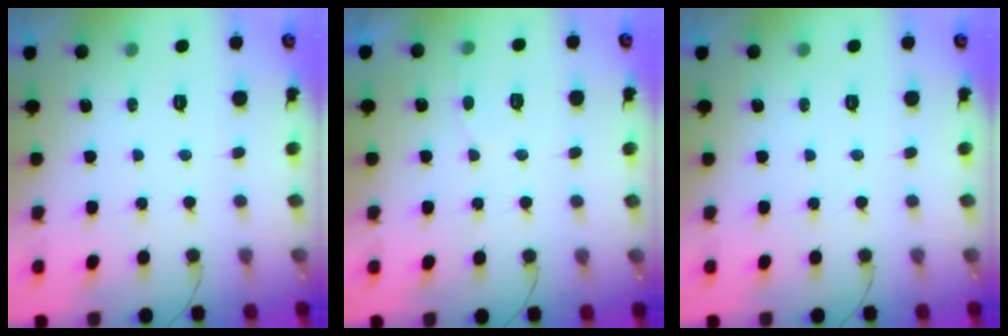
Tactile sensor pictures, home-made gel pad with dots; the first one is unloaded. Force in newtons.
{"total": 3.4, "press": 3.4, "slide": 0.5}
{"total": 0.0}